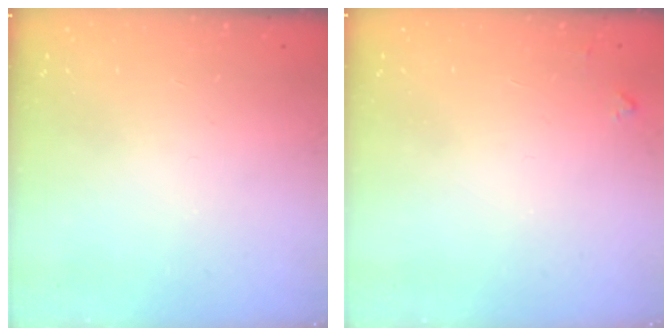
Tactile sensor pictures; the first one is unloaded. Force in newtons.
{"total": 3.8, "press": 3.7, "slide": 0.4}